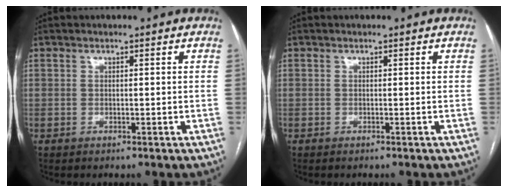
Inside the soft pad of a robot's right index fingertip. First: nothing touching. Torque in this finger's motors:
{"motor_torque": [0.01, -0.01, 0.02, 0.01]}